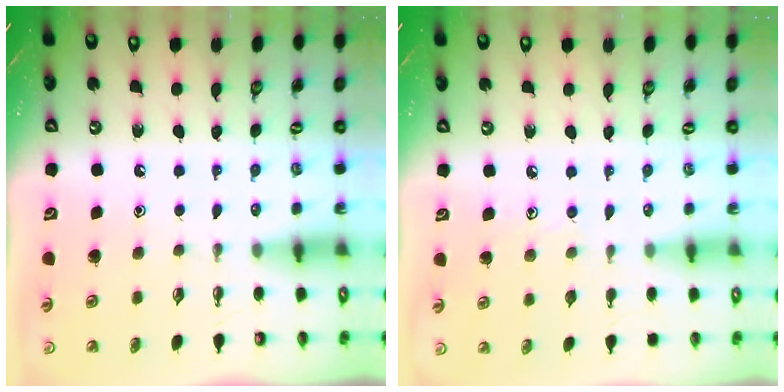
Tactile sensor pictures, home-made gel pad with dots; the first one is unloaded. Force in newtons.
{"total": 3.6, "press": 3.6, "slide": 0.4}